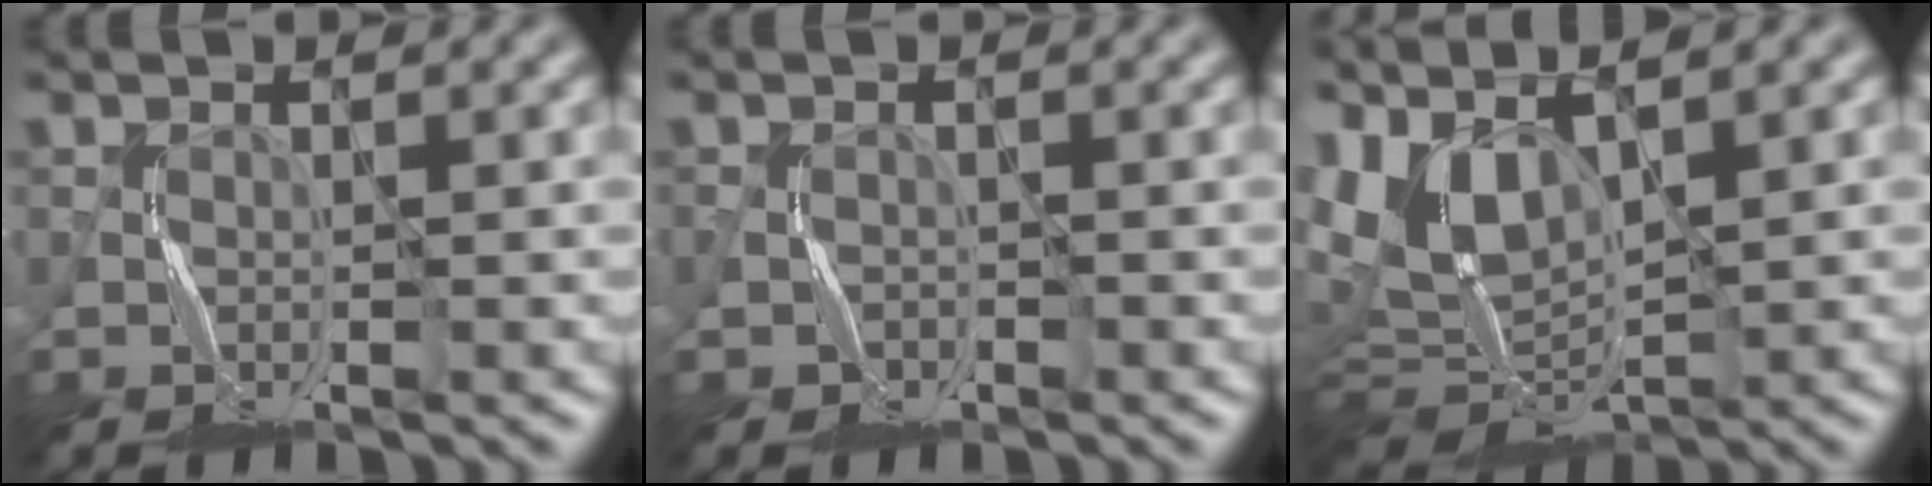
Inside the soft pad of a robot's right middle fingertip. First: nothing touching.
{"total": 0.8, "force": [-0.3, 0.7, -0.2], "torque": [0.002, 0.005, -0.007]}
{"total": 7.6, "force": [2.5, 4.3, 5.8], "torque": [-0.133, 0.003, 0.052]}